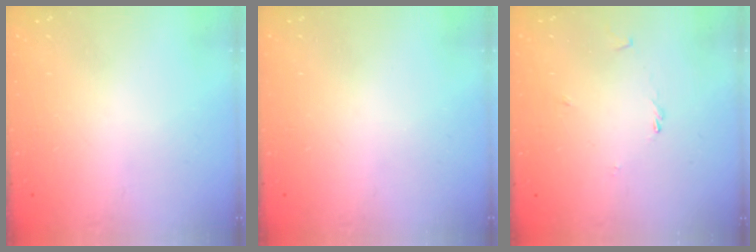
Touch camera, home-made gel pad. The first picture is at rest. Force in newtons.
{"total": 0.0}
{"total": 1.2, "press": 1.1, "slide": 0.4}